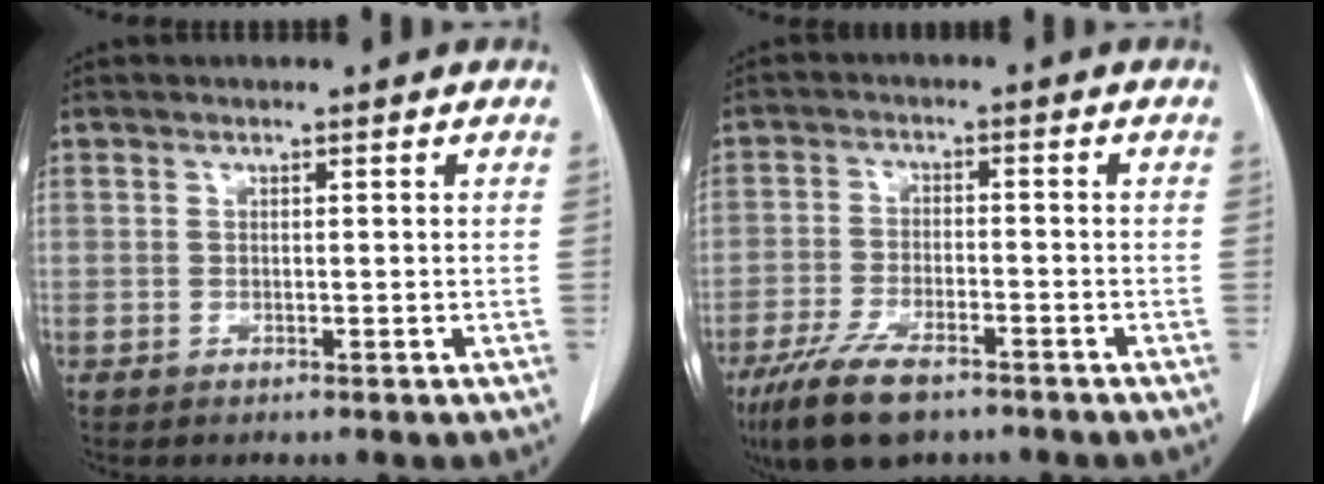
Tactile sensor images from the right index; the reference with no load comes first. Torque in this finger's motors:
{"motor_torque": [0.76, -0.73, 0.32, 0.16]}